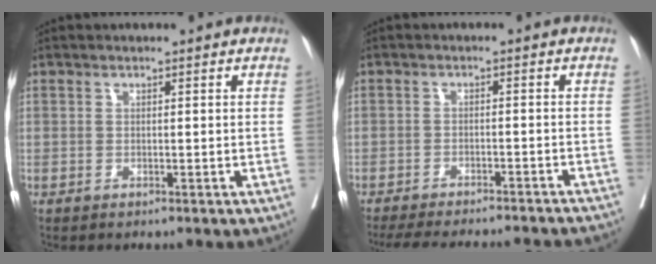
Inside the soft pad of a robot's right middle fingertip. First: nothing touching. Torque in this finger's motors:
{"motor_torque": [1.03, -1.11, 0.18, 0.05]}